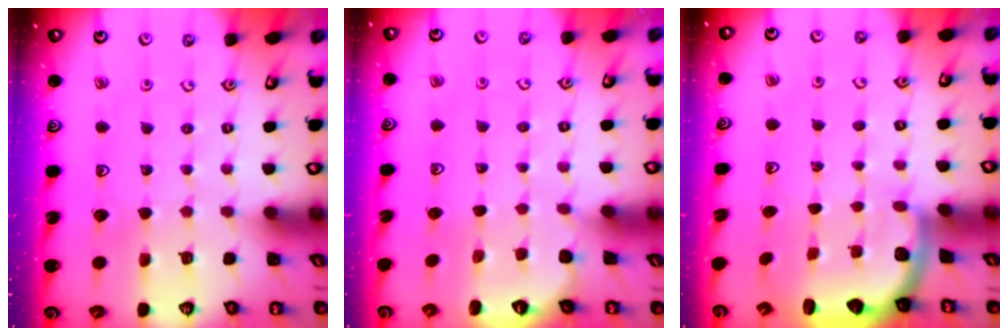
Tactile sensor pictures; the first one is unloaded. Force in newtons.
{"total": 1.9, "press": 0.7, "slide": 1.8}
{"total": 2.2, "press": 2.1, "slide": 0.8}